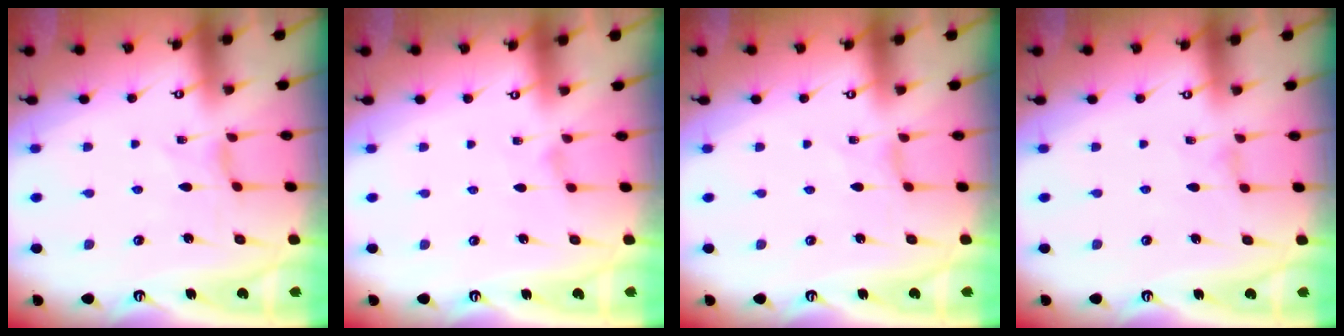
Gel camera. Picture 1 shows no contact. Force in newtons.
{"total": 1.0, "press": 0.9, "slide": 0.3}
{"total": 0.0}
{"total": 1.1, "press": 1.1, "slide": 0.2}